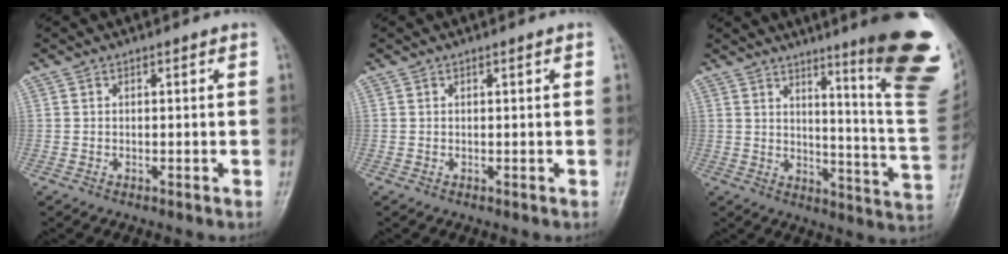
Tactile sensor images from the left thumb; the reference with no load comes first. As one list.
[{"total": 0.6, "force": [0.3, 0.0, 0.5], "torque": [-0.008, 0.001, 0.003]}, {"total": 24.6, "force": [12.6, 2.9, 21.0], "torque": [-0.219, -0.070, 0.173]}]